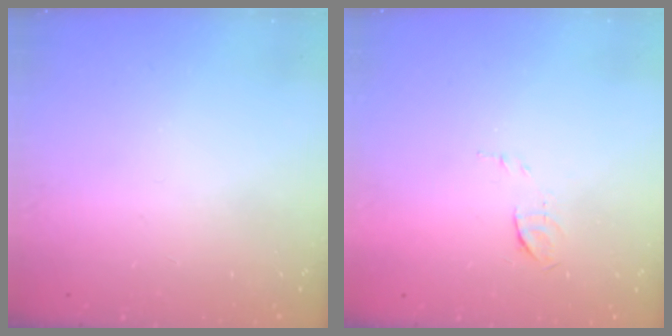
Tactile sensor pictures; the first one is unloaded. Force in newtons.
{"total": 5.0, "press": 4.9, "slide": 1.2}